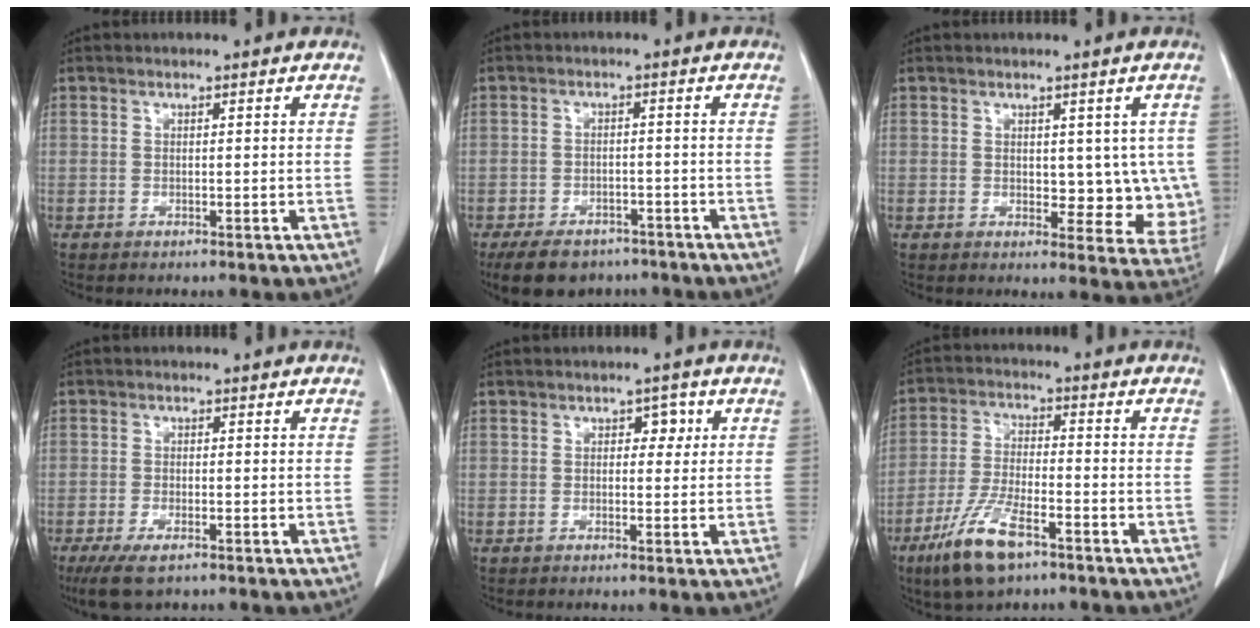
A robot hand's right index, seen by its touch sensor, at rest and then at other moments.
{"total": 8.9, "force": [-6.8, 4.9, 3.1], "torque": [-0.043, 0.002, -0.101]}
{"total": 7.6, "force": [0.9, 4.5, 6.0], "torque": [-0.040, -0.004, 0.016]}
{"total": 5.1, "force": [-3.4, 1.7, 3.4], "torque": [-0.065, -0.010, -0.057]}
{"total": 2.5, "force": [0.8, 1.6, 1.7], "torque": [-0.014, 0.011, 0.008]}
{"total": 10.4, "force": [-6.4, 2.8, 7.7], "torque": [-0.159, -0.016, -0.118]}